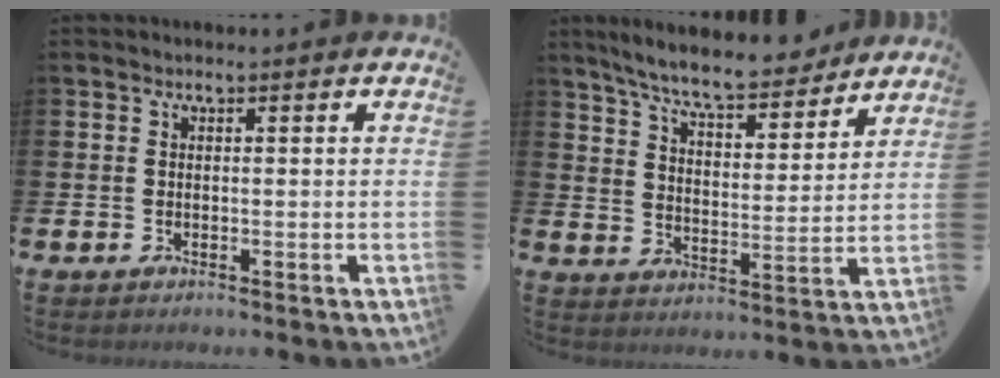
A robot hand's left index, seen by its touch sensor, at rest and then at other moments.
{"total": 8.1, "force": [7.6, 1.1, 2.8], "torque": [-0.081, -0.045, 0.132]}